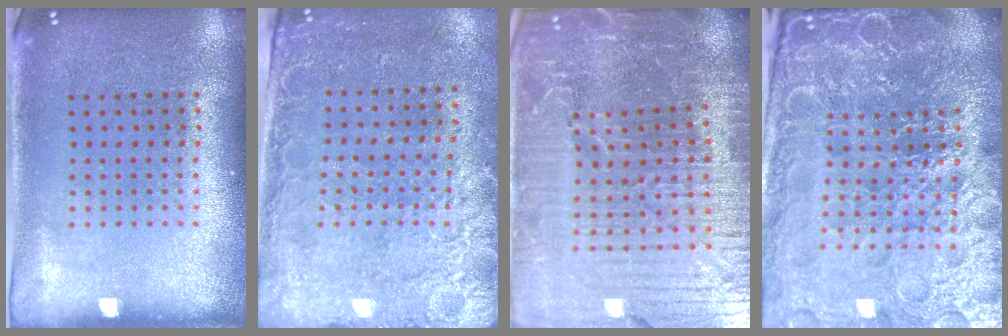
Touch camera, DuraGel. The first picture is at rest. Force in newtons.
{"total": 2.6, "press": 2.2, "slide": 1.2}
{"total": 7.1, "press": 6.2, "slide": 3.6}
{"total": 6.6, "press": 5.9, "slide": 3.0}